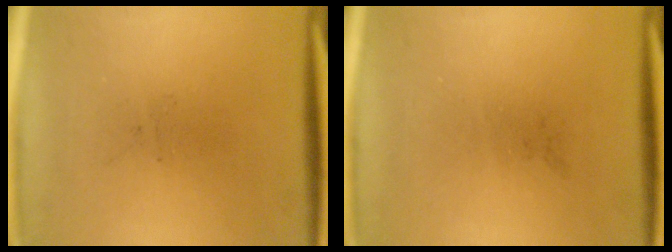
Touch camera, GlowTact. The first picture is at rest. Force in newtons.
{"total": 0.0}